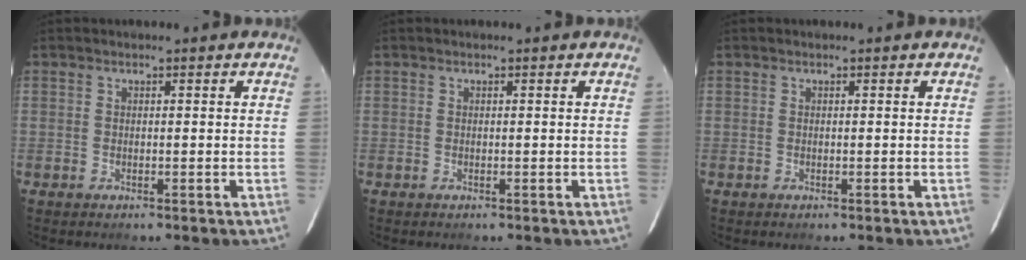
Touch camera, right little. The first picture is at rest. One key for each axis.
{"total": 0.0}
{"total": 0.0}